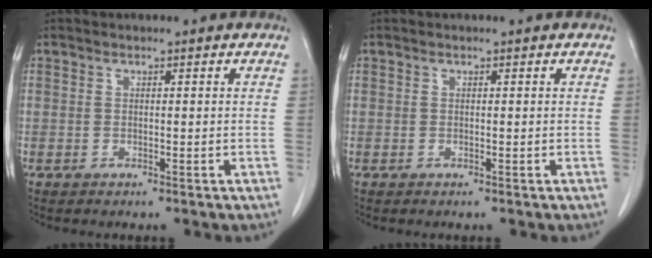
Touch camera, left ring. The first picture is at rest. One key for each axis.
{"total": 0.0}